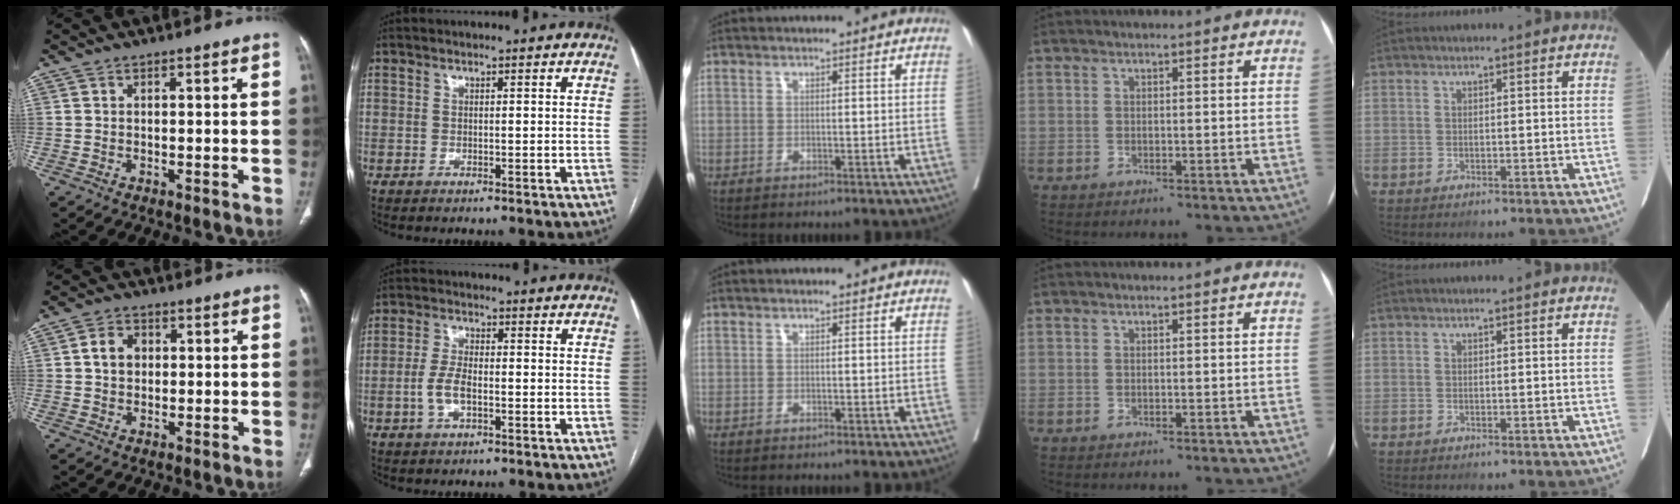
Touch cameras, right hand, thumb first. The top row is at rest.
{"thumb": {"total": 4.6, "force": [0.7, 3.6, 2.7], "torque": [-0.035, 0.006, 0.008]}, "index": {"total": 4.4, "force": [-1.1, 1.8, 3.9], "torque": [-0.090, 0.005, -0.020]}}